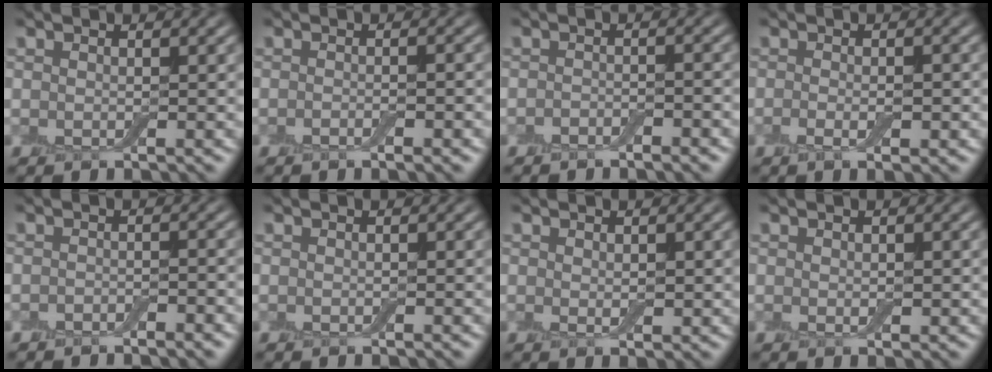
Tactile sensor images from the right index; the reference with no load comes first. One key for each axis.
{"total": 1.8, "fx": -0.9, "fy": 0.4, "fz": 1.5, "tx": -0.017, "ty": 0.002, "tz": -0.013}
{"total": 1.6, "fx": -1.2, "fy": 0.5, "fz": 1.0, "tx": -0.015, "ty": 0.002, "tz": -0.020}
{"total": 2.1, "fx": -0.7, "fy": 0.6, "fz": 1.9, "tx": -0.033, "ty": -0.003, "tz": -0.014}
{"total": 1.3, "fx": -1.0, "fy": 0.4, "fz": 0.8, "tx": -0.012, "ty": 0.001, "tz": -0.018}
{"total": 0.0}
{"total": 1.0, "fx": 0.3, "fy": 0.5, "fz": 0.8, "tx": -0.013, "ty": -0.003, "tz": 0.006}
{"total": 0.6, "fx": 0.0, "fy": 0.4, "fz": 0.5, "tx": -0.006, "ty": 0.000, "tz": 0.001}